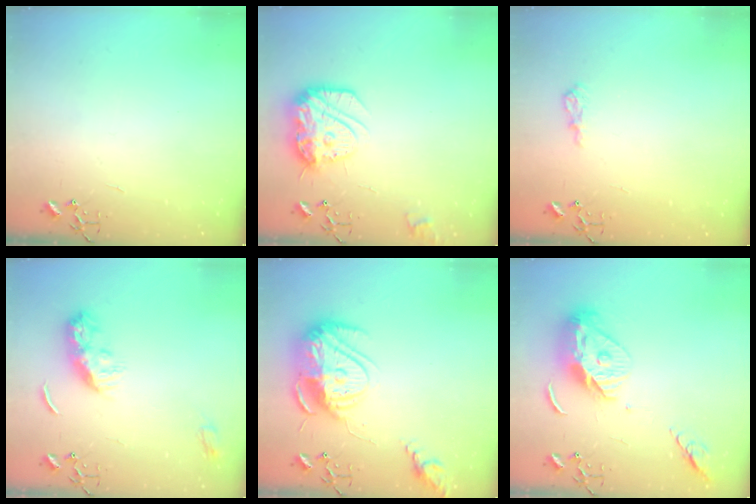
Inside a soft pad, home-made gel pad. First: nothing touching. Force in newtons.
{"total": 16.5, "press": 16.5, "slide": 1.4}
{"total": 8.1, "press": 8.1, "slide": 1.0}
{"total": 10.4, "press": 10.4, "slide": 0.2}
{"total": 18.7, "press": 18.6, "slide": 1.7}
{"total": 12.7, "press": 12.7, "slide": 0.9}